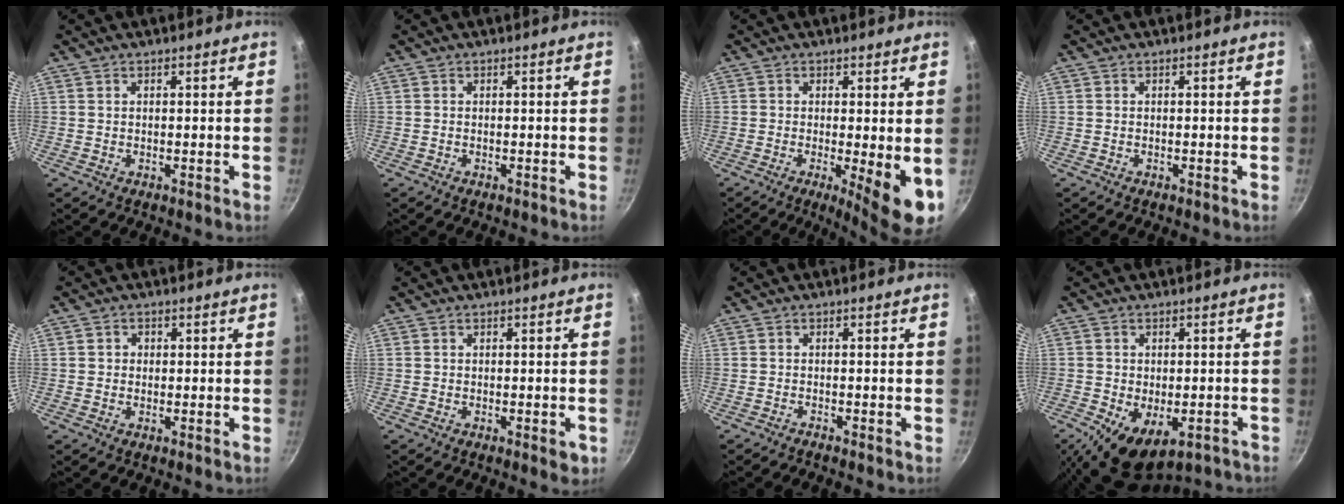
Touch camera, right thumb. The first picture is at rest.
{"total": 0.0}
{"total": 8.7, "force": [-1.4, 1.9, 8.3], "torque": [-0.104, -0.012, -0.012]}
{"total": 0.0}
{"total": 1.5, "force": [0.0, 1.4, 0.4], "torque": [0.000, 0.000, -0.004]}
{"total": 2.4, "force": [-0.9, 1.0, 2.0], "torque": [-0.027, -0.003, -0.014]}
{"total": 0.8, "force": [-0.8, -0.2, 0.0], "torque": [-0.013, 0.011, -0.014]}
{"total": 10.3, "force": [-4.6, 6.0, 7.1], "torque": [-0.107, -0.007, -0.055]}